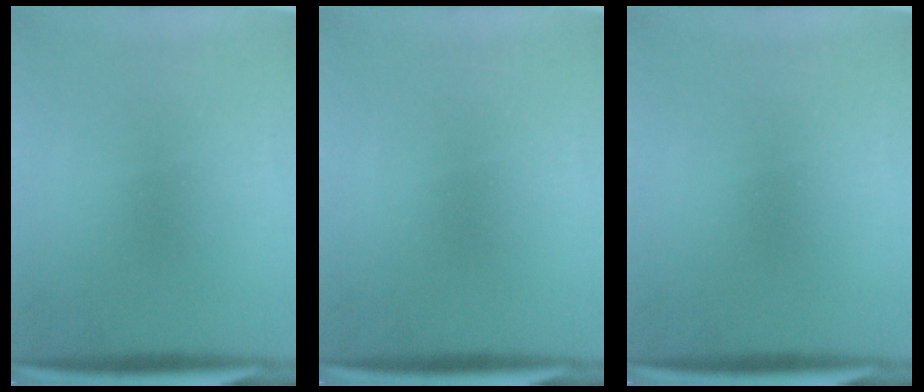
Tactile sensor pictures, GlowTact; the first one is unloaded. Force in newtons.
{"total": 0.0}
{"total": 0.0}